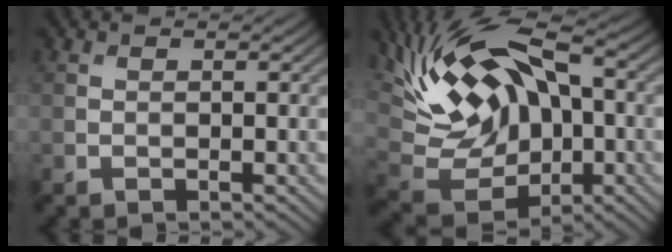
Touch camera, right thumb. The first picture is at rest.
{"total": 16.2, "force": [3.7, 9.3, 12.7], "torque": [-0.264, 0.017, 0.061]}